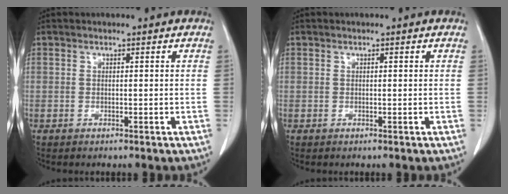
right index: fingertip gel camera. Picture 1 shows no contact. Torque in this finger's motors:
{"motor_torque": [-0.06, 0.03, -0.01, 0.01]}